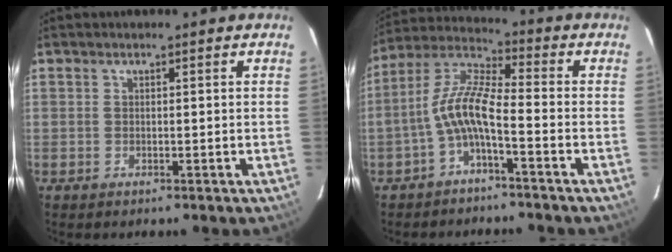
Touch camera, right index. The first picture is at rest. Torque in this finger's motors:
{"motor_torque": [1.01, -0.67, 0.85, 0.20]}